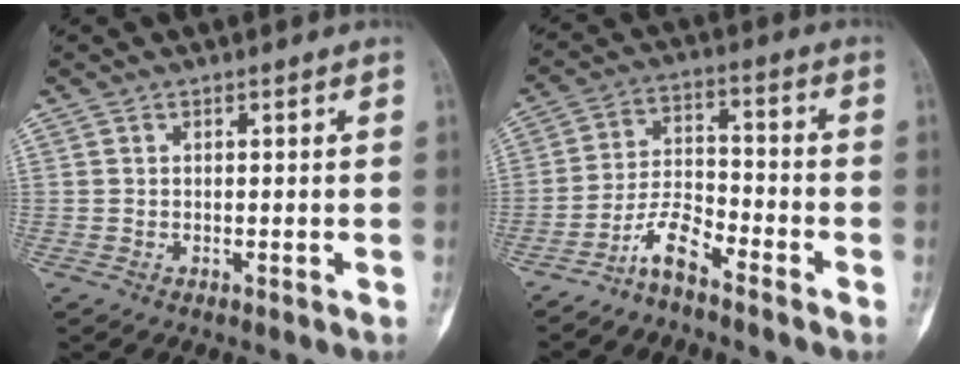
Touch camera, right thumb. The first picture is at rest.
{"total": 6.4, "force": [-5.1, 1.6, 3.5], "torque": [-0.064, 0.050, -0.107]}